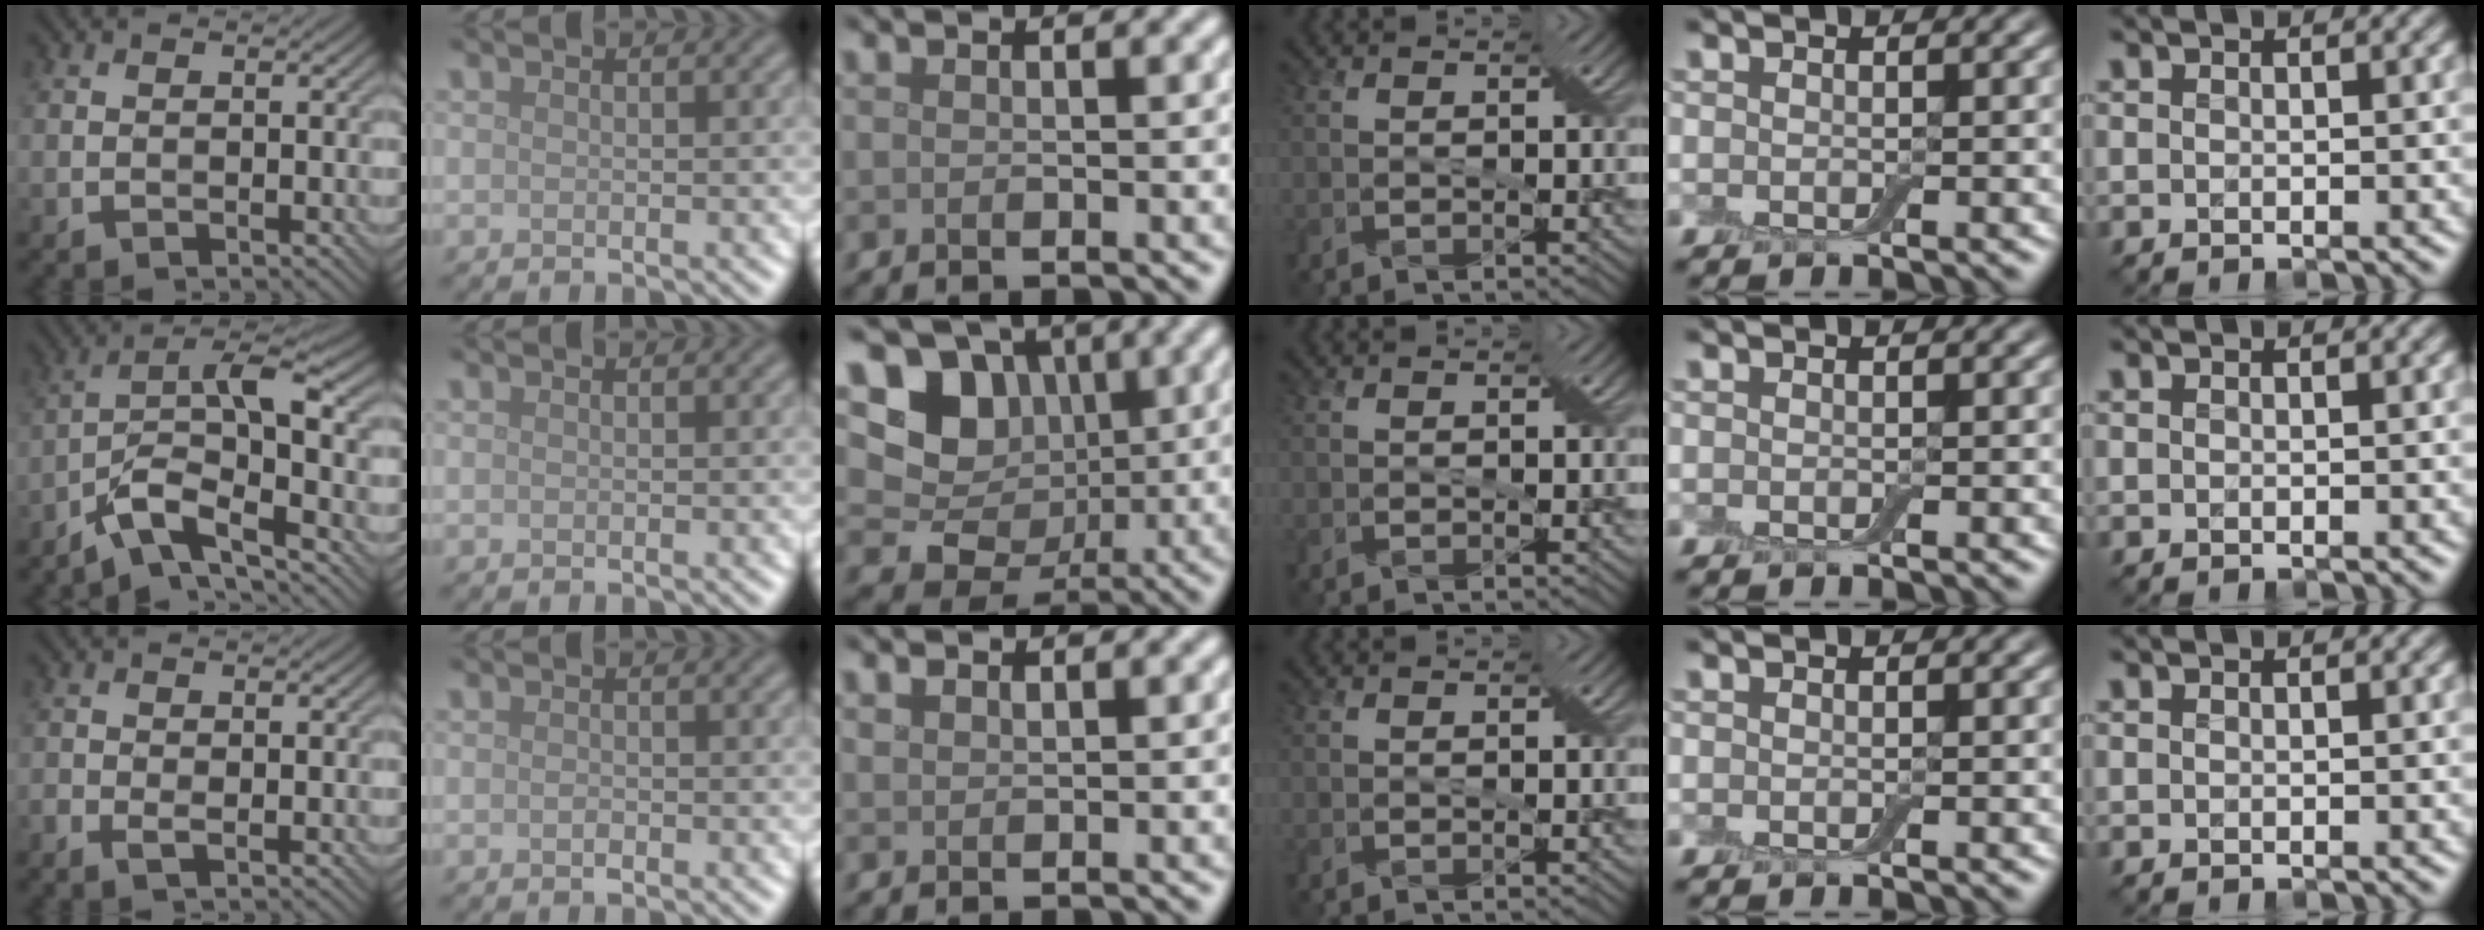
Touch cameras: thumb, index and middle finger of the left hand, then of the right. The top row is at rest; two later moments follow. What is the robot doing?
{"motion": "cut", "object": "aluminum foil"}